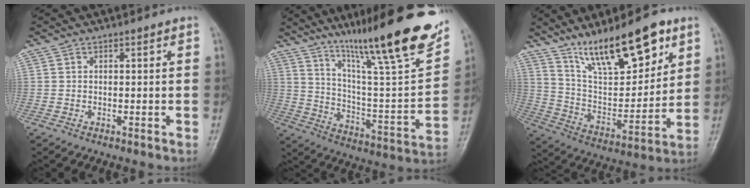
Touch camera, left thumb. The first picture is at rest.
{"total": 27.4, "force": [18.6, 3.8, 19.8], "torque": [-0.283, -0.071, 0.294]}
{"total": 18.9, "force": [12.4, 6.2, 12.8], "torque": [-0.173, -0.059, 0.226]}